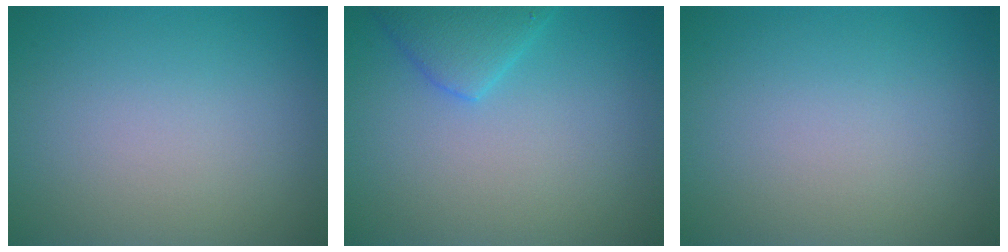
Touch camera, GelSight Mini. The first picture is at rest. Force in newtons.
{"total": 2.9, "press": 2.9, "slide": 0.2}
{"total": 0.0}